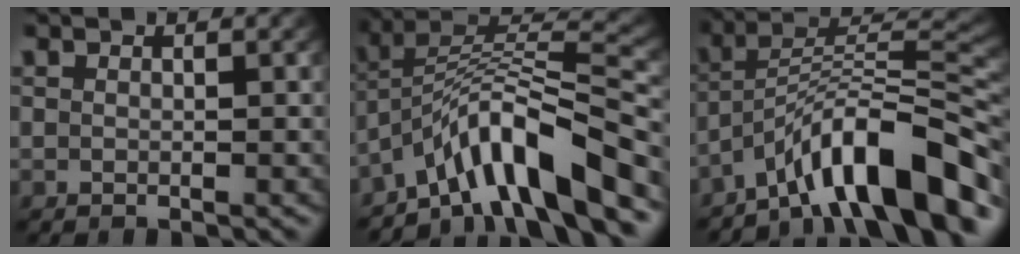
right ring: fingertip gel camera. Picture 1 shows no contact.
{"total": 9.4, "force": [-3.0, 5.0, 7.3], "torque": [-0.125, -0.008, -0.045]}
{"total": 10.1, "force": [-4.0, 4.2, 8.2], "torque": [-0.139, -0.015, -0.054]}